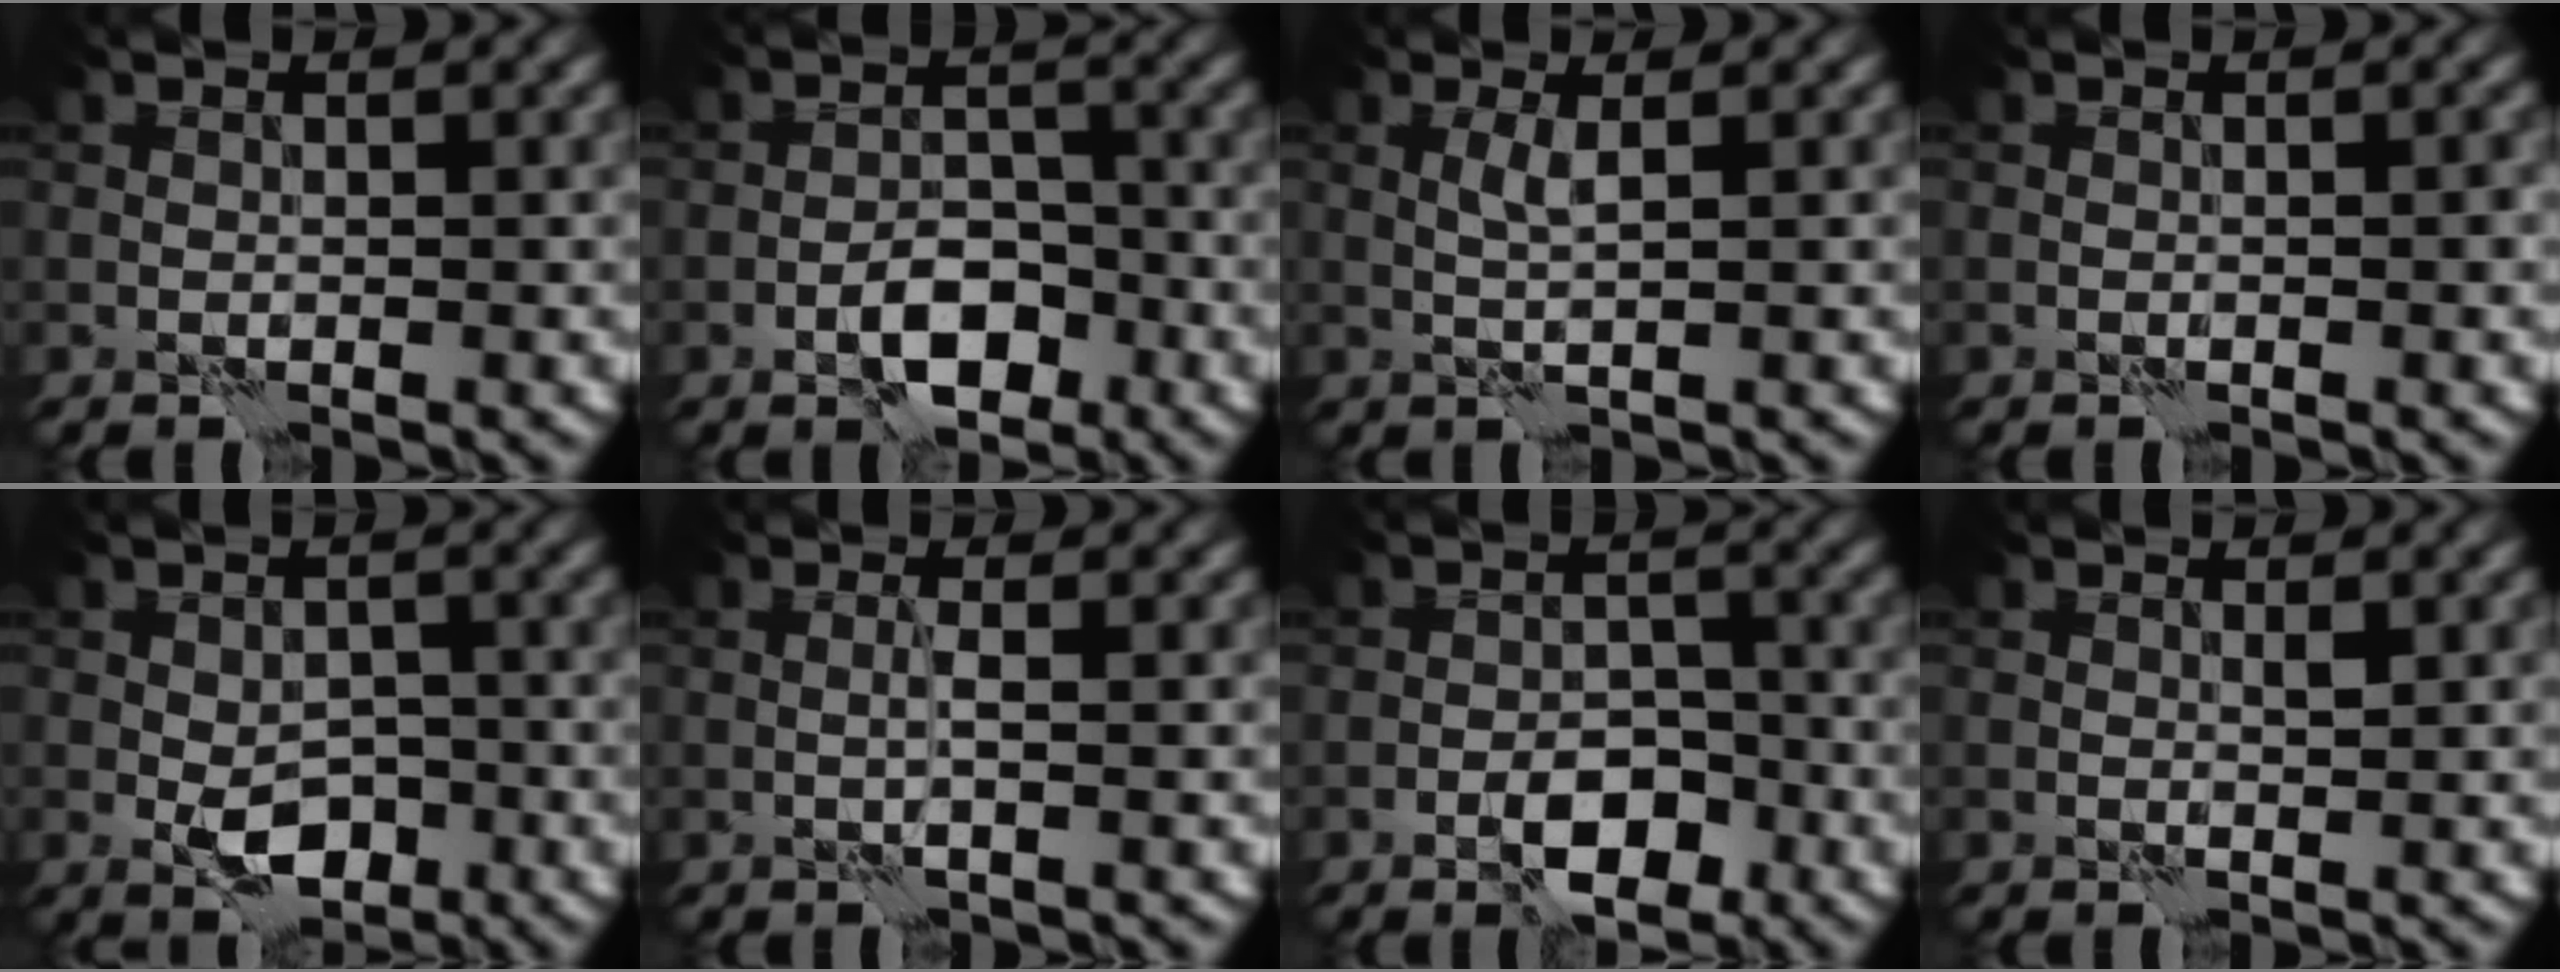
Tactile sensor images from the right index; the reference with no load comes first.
{"total": 4.1, "force": [-2.3, 2.0, 2.8], "torque": [-0.038, 0.009, -0.038]}
{"total": 1.3, "force": [0.4, -0.2, 1.3], "torque": [-0.030, 0.004, 0.007]}
{"total": 0.6, "force": [-0.4, 0.1, 0.4], "torque": [-0.007, 0.005, -0.006]}
{"total": 4.0, "force": [-1.5, 2.4, 2.8], "torque": [-0.040, -0.003, -0.026]}
{"total": 1.0, "force": [-0.2, -0.3, 0.9], "torque": [-0.021, 0.003, -0.005]}
{"total": 4.0, "force": [-2.5, 1.9, 2.6], "torque": [-0.033, 0.006, -0.041]}
{"total": 0.6, "force": [0.2, 0.1, 0.5], "torque": [-0.009, -0.001, 0.003]}